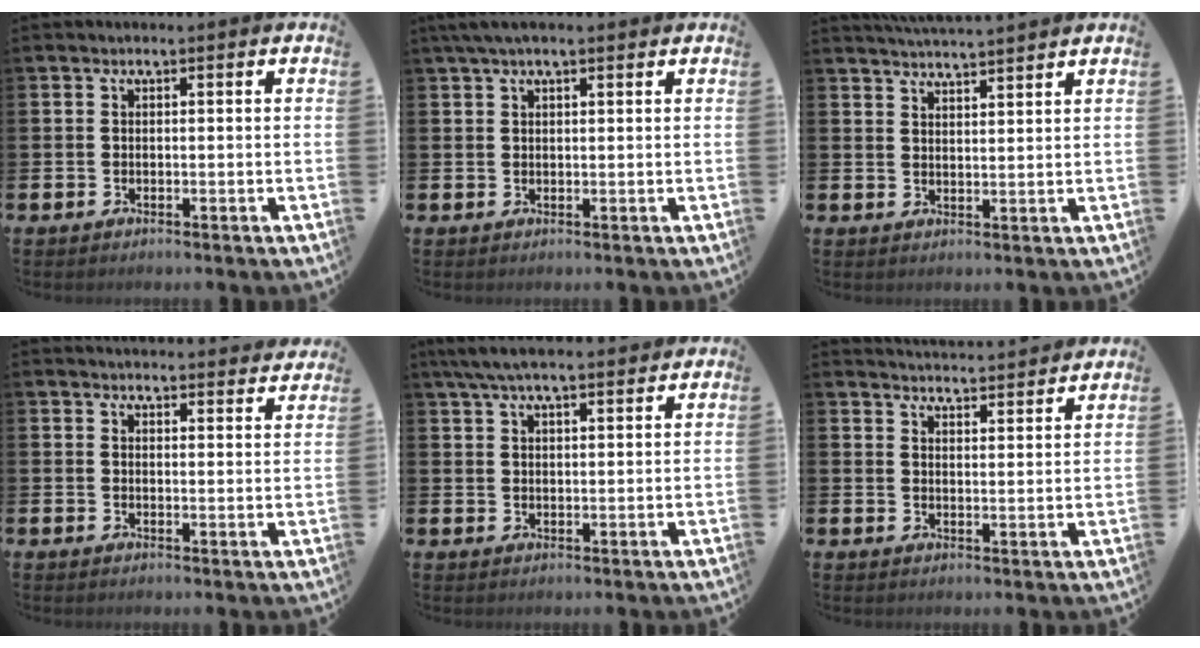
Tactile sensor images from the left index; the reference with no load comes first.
{"total": 2.8, "force": [2.0, 0.8, 1.8], "torque": [-0.039, 0.006, 0.037]}
{"total": 4.1, "force": [4.1, -0.3, 0.2], "torque": [-0.012, -0.021, 0.073]}
{"total": 3.7, "force": [3.7, 0.3, -0.1], "torque": [0.006, -0.028, 0.065]}
{"total": 5.5, "force": [4.8, 1.1, 2.4], "torque": [-0.058, -0.008, 0.089]}
{"total": 4.5, "force": [4.5, -0.1, -0.1], "torque": [-0.006, -0.033, 0.078]}